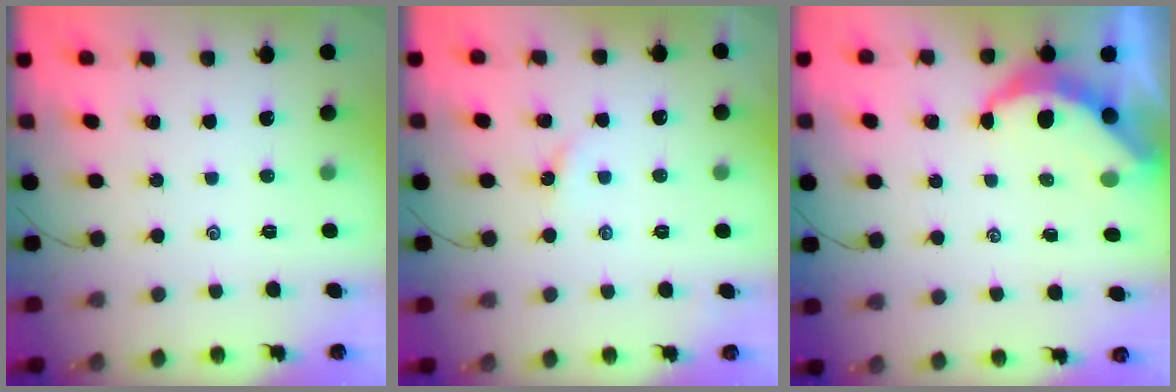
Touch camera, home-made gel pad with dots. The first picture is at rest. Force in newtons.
{"total": 1.9, "press": 1.8, "slide": 0.3}
{"total": 6.8, "press": 6.8, "slide": 0.4}